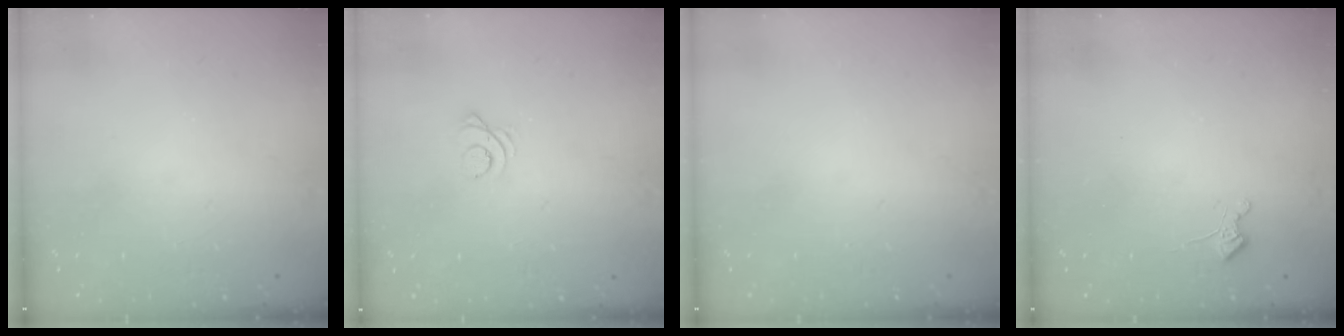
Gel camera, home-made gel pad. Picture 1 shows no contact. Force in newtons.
{"total": 2.4, "press": 2.4, "slide": 0.2}
{"total": 0.0}
{"total": 3.6, "press": 3.5, "slide": 0.6}